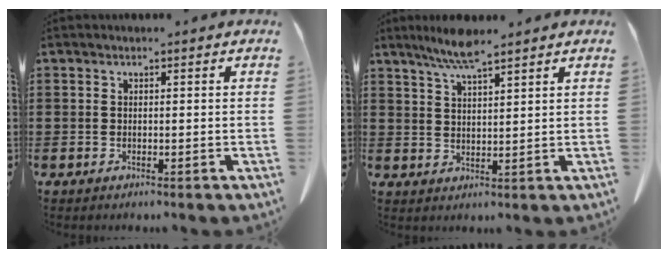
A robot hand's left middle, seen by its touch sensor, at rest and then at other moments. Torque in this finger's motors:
{"motor_torque": [1.17, -0.97, 0.15, 0.07]}